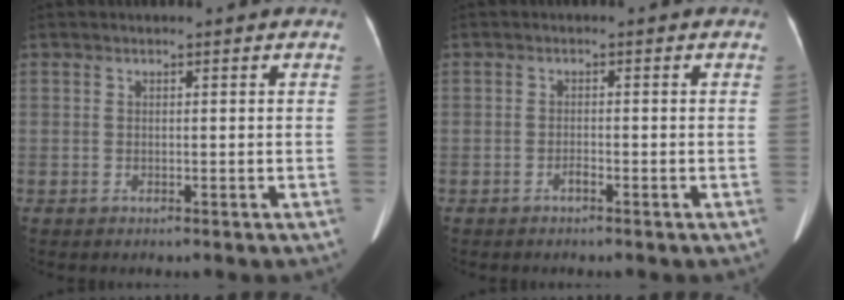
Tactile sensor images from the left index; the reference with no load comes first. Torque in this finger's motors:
{"motor_torque": [-0.07, 0.01, -0.01, 0.00]}